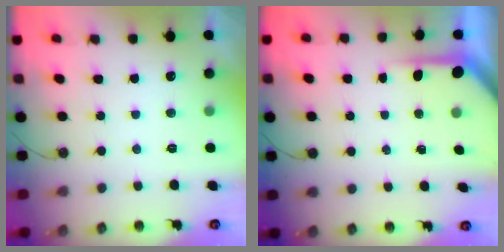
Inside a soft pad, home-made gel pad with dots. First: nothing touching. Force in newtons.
{"total": 3.5, "press": 3.5, "slide": 0.4}